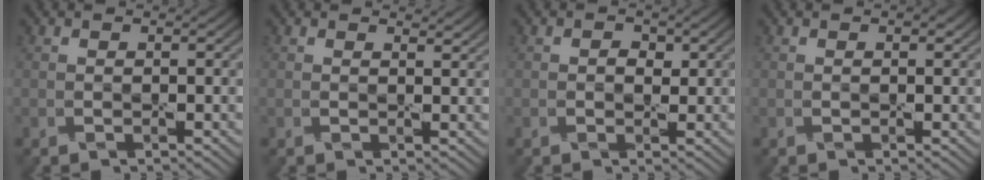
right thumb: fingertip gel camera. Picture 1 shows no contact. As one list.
[{"total": 1.4, "force": [1.3, 0.3, 0.5], "torque": [-0.007, -0.005, 0.018]}, {"total": 1.3, "force": [0.4, 1.0, 0.8], "torque": [-0.008, -0.003, 0.007]}, {"total": 0.7, "force": [0.4, 0.2, 0.6], "torque": [-0.005, 0.001, 0.005]}]